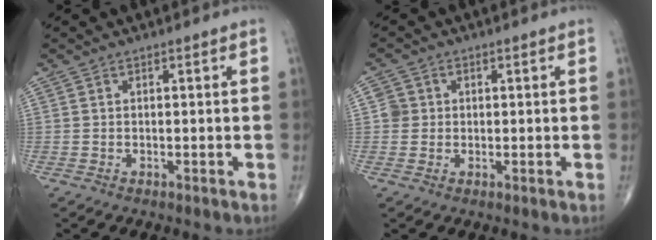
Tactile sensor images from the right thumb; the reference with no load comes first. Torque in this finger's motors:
{"motor_torque": [-0.18, -0.06, 0.31, 0.26, -0.02]}